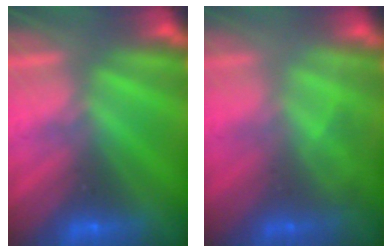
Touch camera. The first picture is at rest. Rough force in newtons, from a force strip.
{"total": 2.4}